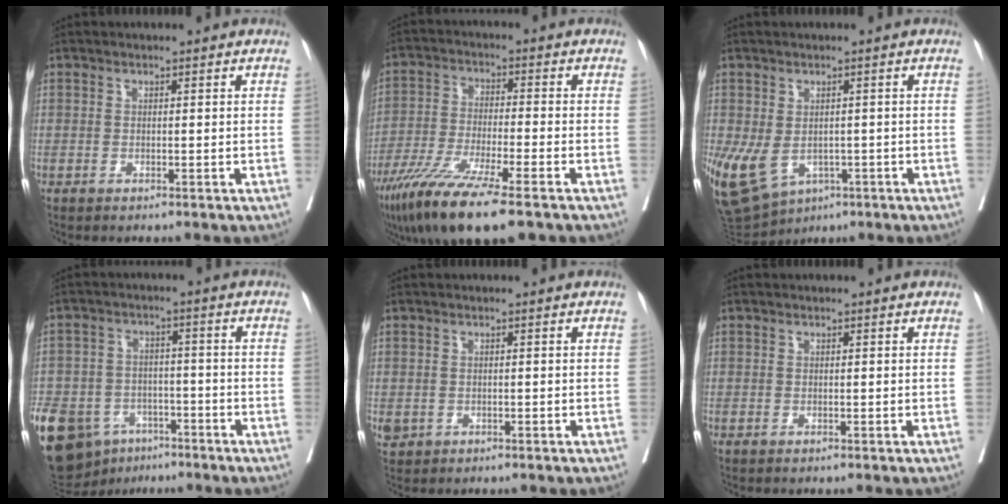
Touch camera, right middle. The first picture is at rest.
{"total": 13.2, "force": [-8.8, 0.8, 9.8], "torque": [-0.187, -0.042, -0.154]}
{"total": 13.1, "force": [-4.8, 9.1, 8.1], "torque": [-0.186, -0.011, -0.058]}
{"total": 23.7, "force": [-12.7, 16.3, 11.5], "torque": [-0.336, -0.020, -0.195]}
{"total": 1.2, "force": [-0.4, 1.0, 0.5], "torque": [-0.010, 0.002, 0.001]}
{"total": 0.0}